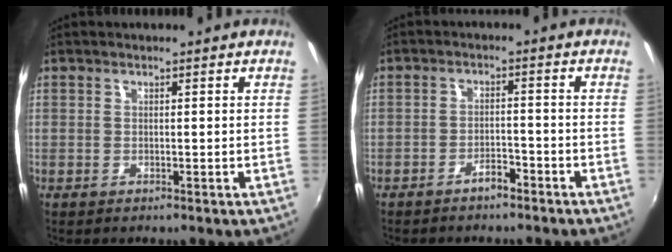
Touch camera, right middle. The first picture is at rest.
{"total": 3.1, "force": [-2.7, 1.0, 1.3], "torque": [-0.034, 0.005, -0.038]}